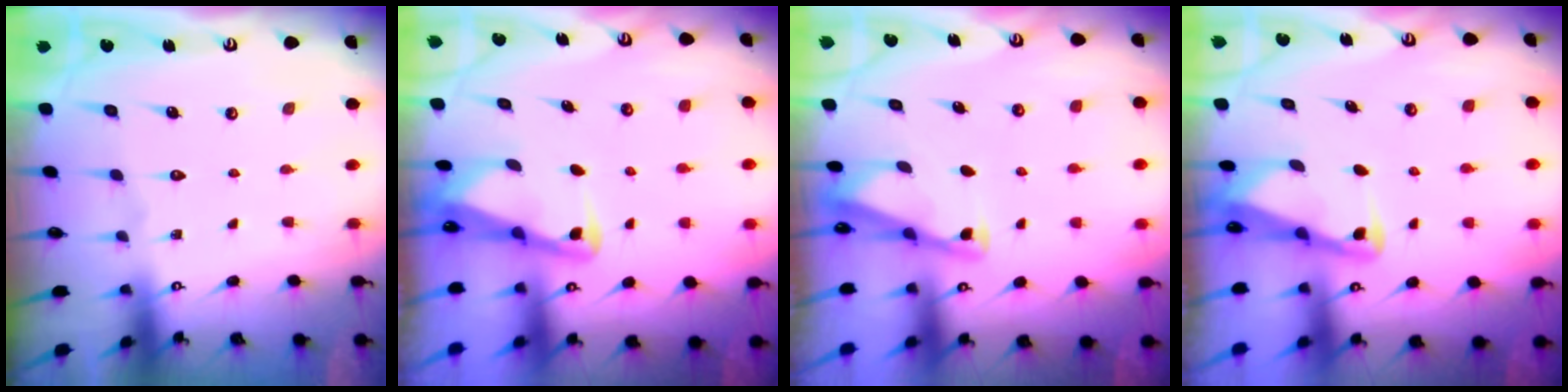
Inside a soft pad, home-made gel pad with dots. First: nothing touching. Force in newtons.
{"total": 3.0, "press": 3.0, "slide": 0.4}
{"total": 2.8, "press": 2.8, "slide": 0.3}
{"total": 2.9, "press": 2.9, "slide": 0.4}